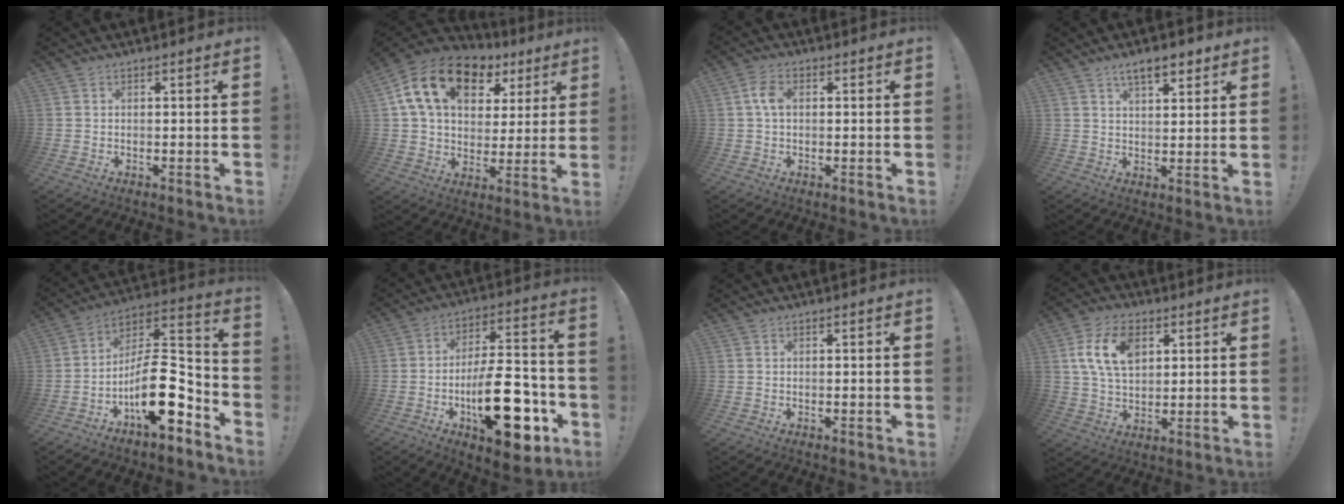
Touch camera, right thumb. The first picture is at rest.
{"total": 18.5, "force": [8.7, 11.5, 11.6], "torque": [-0.195, -0.027, 0.157]}
{"total": 4.7, "force": [0.6, 2.9, 3.7], "torque": [-0.064, 0.010, 0.012]}
{"total": 7.4, "force": [4.8, 3.0, 4.7], "torque": [-0.064, -0.019, 0.083]}
{"total": 18.2, "force": [-6.5, 7.6, 15.3], "torque": [-0.254, 0.030, -0.099]}
{"total": 23.3, "force": [-7.6, 10.0, 19.7], "torque": [-0.309, 0.051, -0.108]}
{"total": 0.0}
{"total": 13.7, "force": [4.8, 9.0, 9.1], "torque": [-0.165, -0.001, 0.090]}